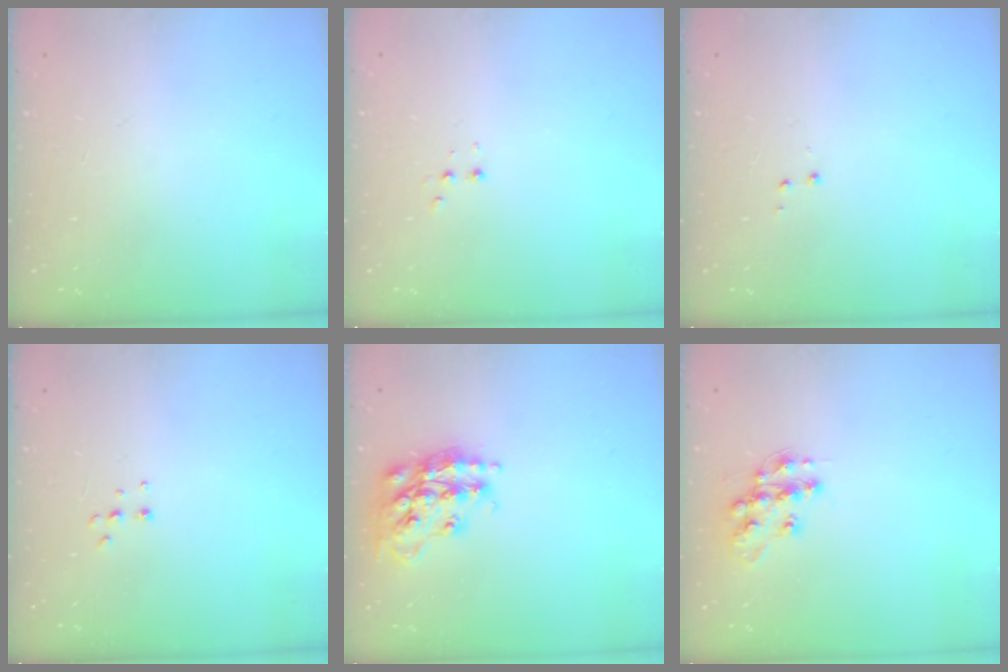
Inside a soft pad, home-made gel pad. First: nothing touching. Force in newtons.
{"total": 2.4, "press": 2.2, "slide": 0.9}
{"total": 3.0, "press": 2.9, "slide": 0.6}
{"total": 4.5, "press": 4.4, "slide": 0.8}
{"total": 17.2, "press": 17.2, "slide": 1.4}
{"total": 11.8, "press": 11.8, "slide": 0.7}